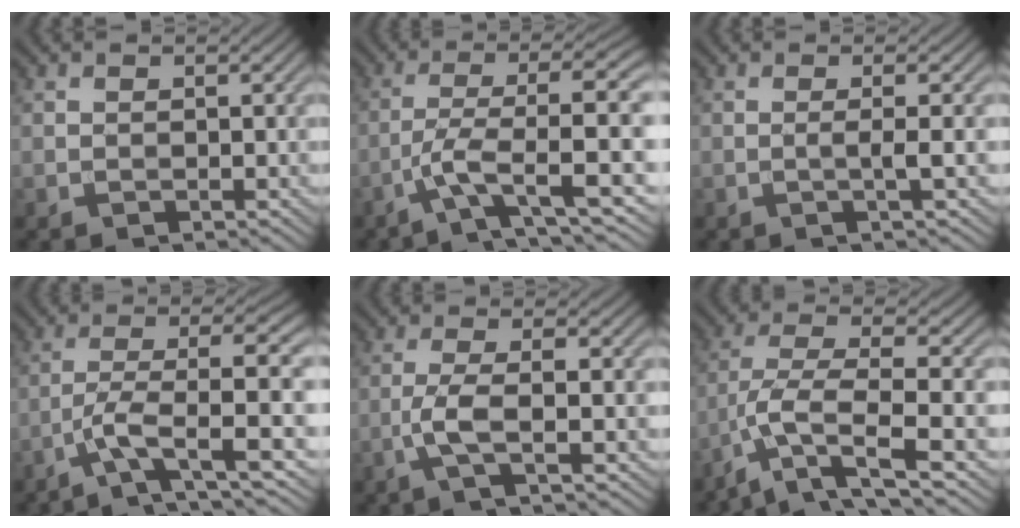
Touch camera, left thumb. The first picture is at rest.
{"total": 8.6, "force": [-2.0, 2.0, 8.2], "torque": [-0.139, 0.014, -0.041]}
{"total": 2.5, "force": [-0.1, 0.2, 2.5], "torque": [-0.042, 0.006, -0.011]}
{"total": 7.7, "force": [-2.4, 1.5, 7.2], "torque": [-0.126, 0.014, -0.051]}
{"total": 4.3, "force": [-1.1, 0.6, 4.1], "torque": [-0.083, 0.008, -0.032]}
{"total": 8.8, "force": [-4.3, 2.3, 7.4], "torque": [-0.152, -0.004, -0.088]}